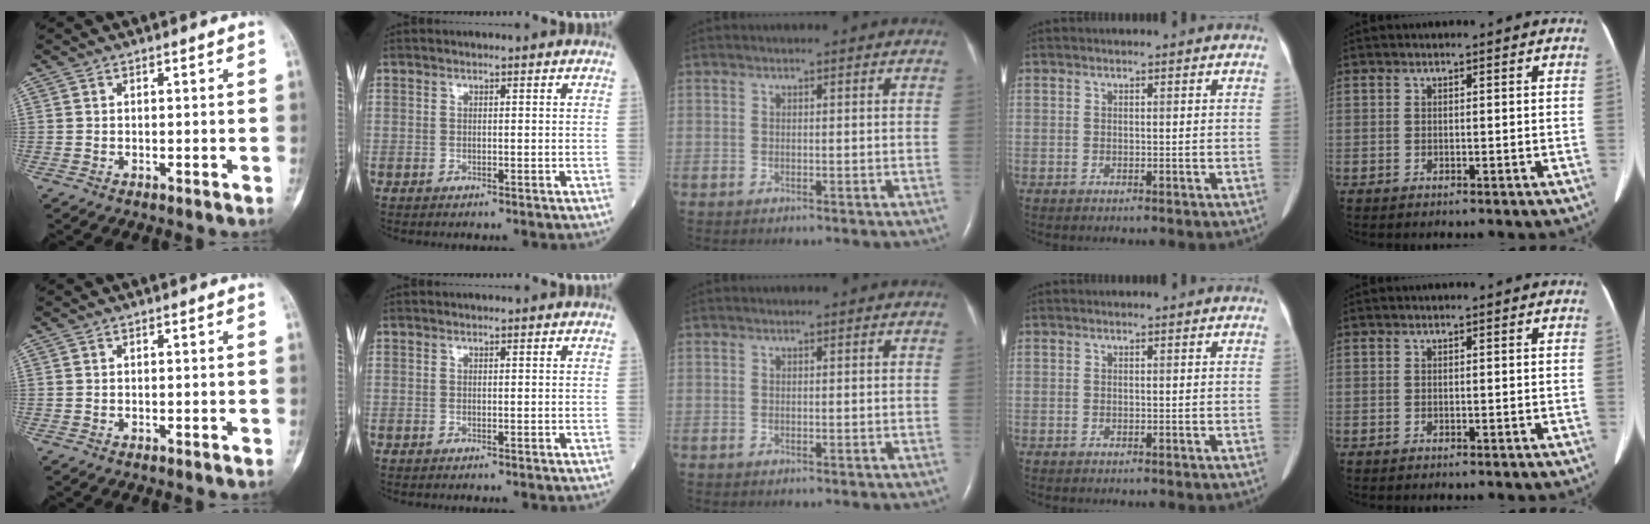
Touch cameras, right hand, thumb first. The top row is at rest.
{}